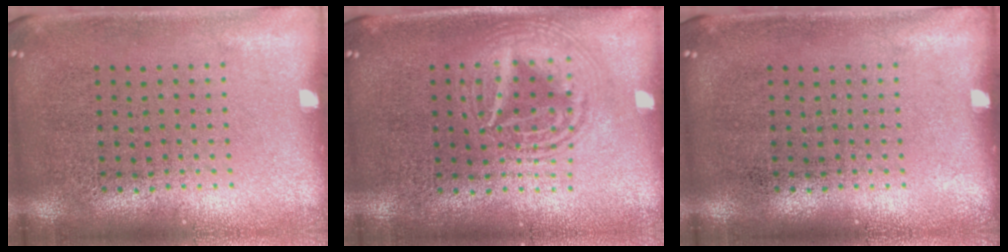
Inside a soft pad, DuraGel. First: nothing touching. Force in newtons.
{"total": 2.6, "press": 2.5, "slide": 0.3}
{"total": 0.0}